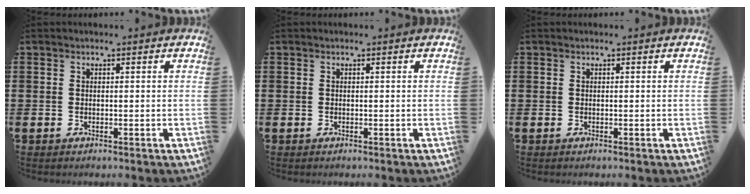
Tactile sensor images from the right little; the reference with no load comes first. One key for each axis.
{"total": 0.0}
{"total": 0.0}